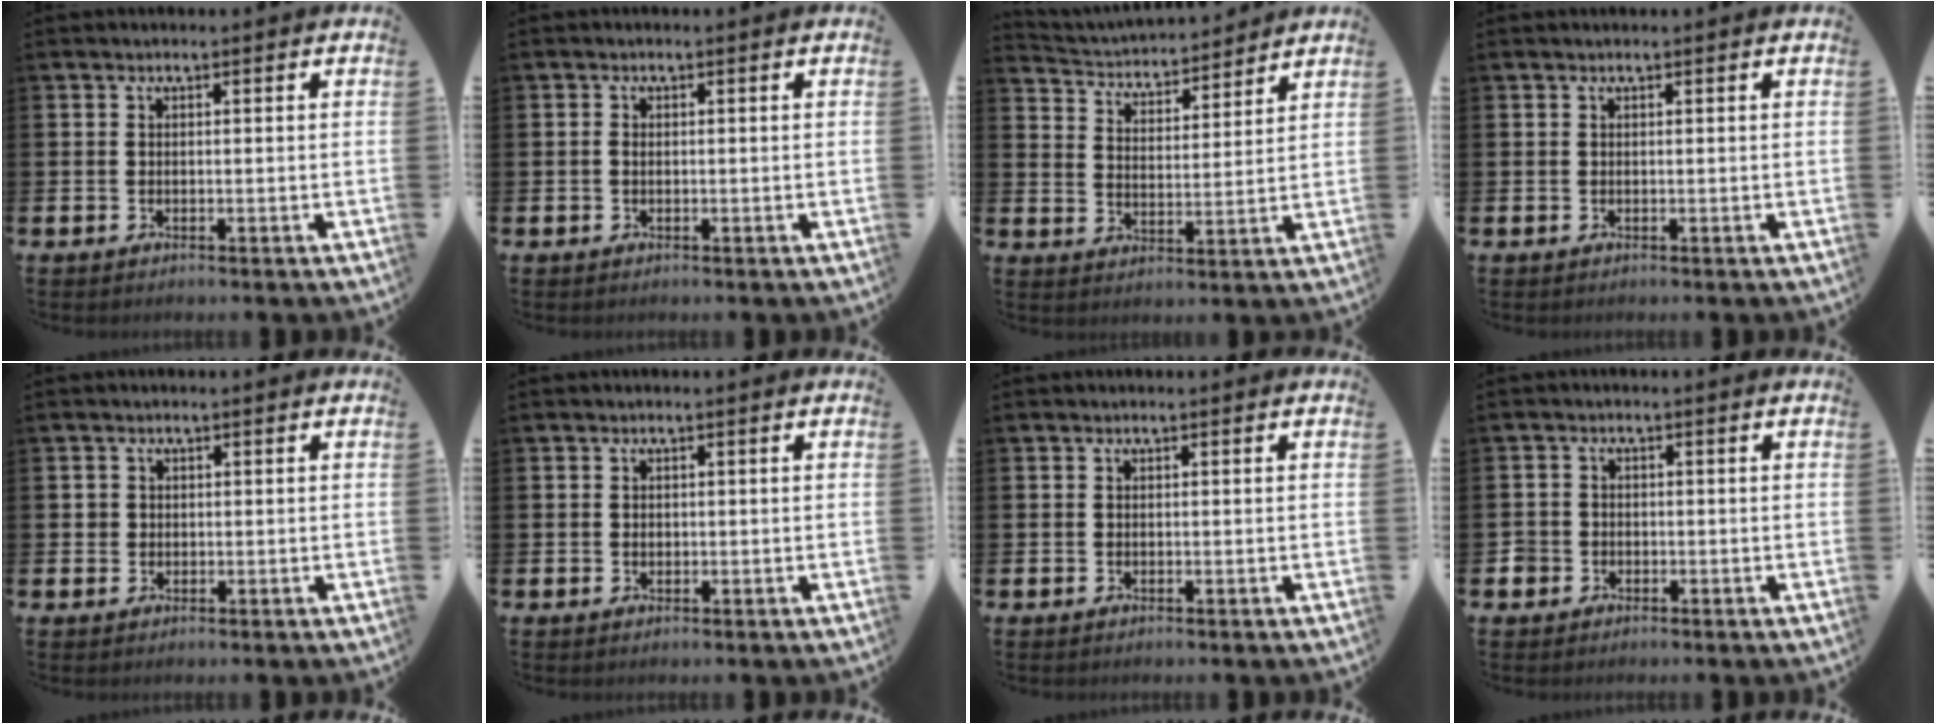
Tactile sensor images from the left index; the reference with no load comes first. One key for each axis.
{"total": 0.5, "fx": 0.0, "fy": 0.3, "fz": 0.4, "tx": -0.008, "ty": 0.002, "tz": -0.002}
{"total": 4.1, "fx": 3.9, "fy": 1.2, "fz": 0.1, "tx": -0.030, "ty": -0.034, "tz": 0.063}
{"total": 0.0}
{"total": 1.1, "fx": 0.4, "fy": 1.1, "fz": 0.0, "tx": 0.007, "ty": 0.004, "tz": 0.004}
{"total": 0.5, "fx": 0.0, "fy": 0.5, "fz": 0.2, "tx": 0.004, "ty": 0.002, "tz": -0.002}
{"total": 0.0}
{"total": 1.9, "fx": -0.9, "fy": 1.7, "fz": 0.0, "tx": -0.001, "ty": 0.003, "tz": -0.023}